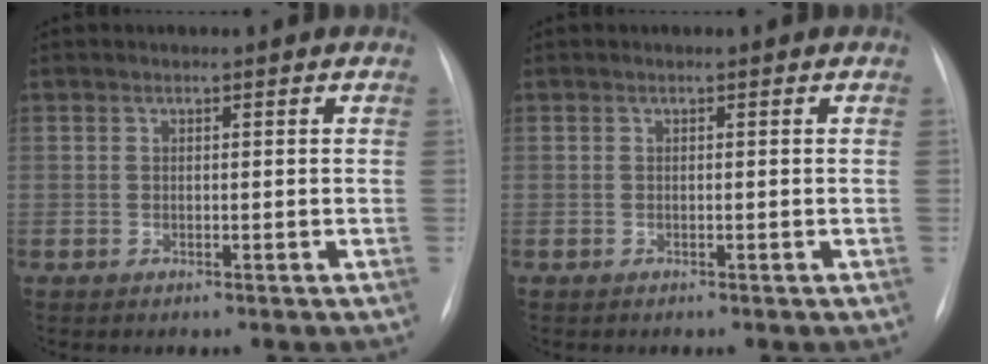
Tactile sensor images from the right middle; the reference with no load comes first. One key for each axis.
{"total": 0.0}